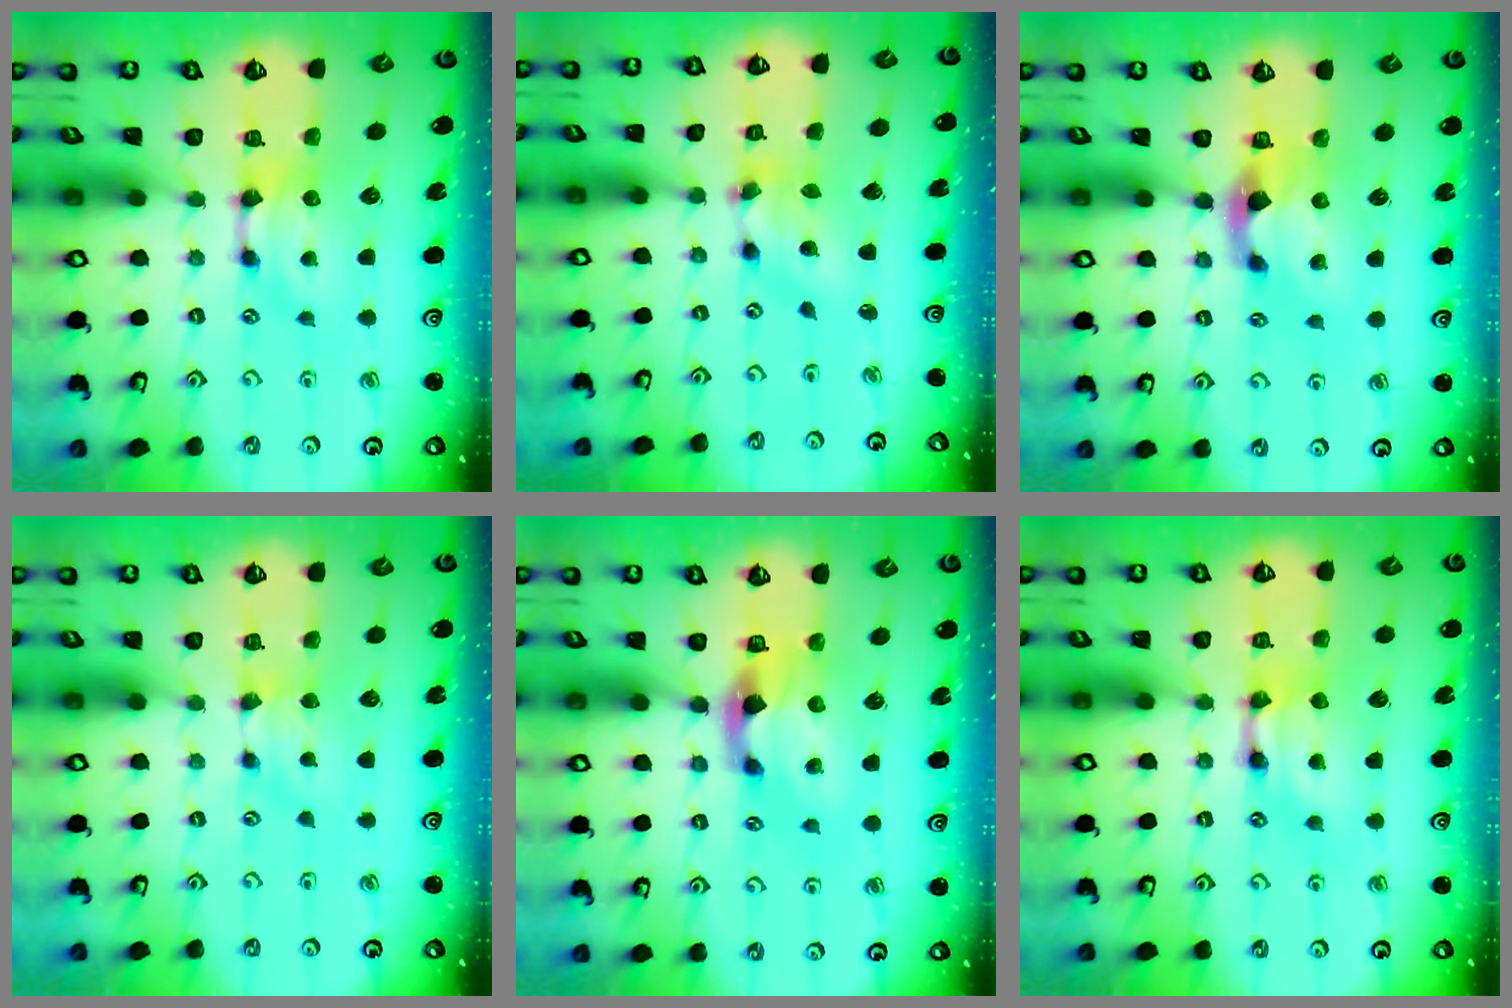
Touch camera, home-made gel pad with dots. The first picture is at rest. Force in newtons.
{"total": 4.2, "press": 4.0, "slide": 1.5}
{"total": 2.2, "press": 1.9, "slide": 1.2}
{"total": 1.2, "press": 1.1, "slide": 0.4}
{"total": 3.0, "press": 2.6, "slide": 1.3}
{"total": 2.1, "press": 2.1, "slide": 0.1}